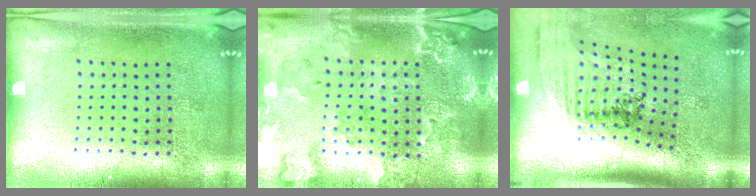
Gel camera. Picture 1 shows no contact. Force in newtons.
{"total": 1.8, "press": 1.8, "slide": 0.3}
{"total": 1.8, "press": 1.4, "slide": 1.2}